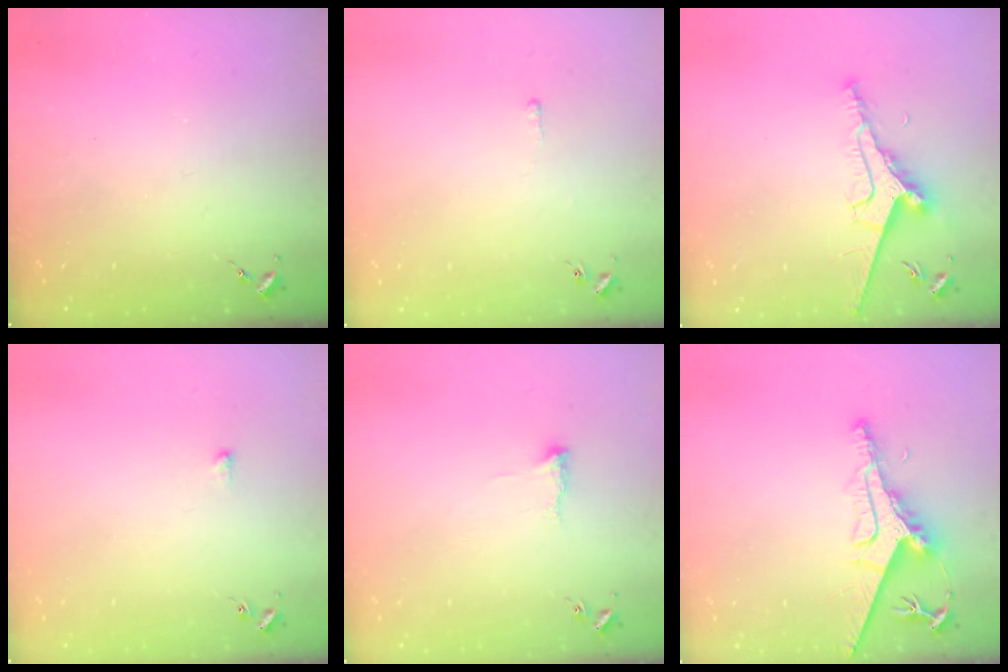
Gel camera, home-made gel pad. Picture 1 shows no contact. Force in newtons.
{"total": 2.6, "press": 2.6, "slide": 0.4}
{"total": 9.4, "press": 9.3, "slide": 1.2}
{"total": 2.9, "press": 2.8, "slide": 0.6}
{"total": 6.4, "press": 6.3, "slide": 0.8}
{"total": 9.4, "press": 9.4, "slide": 0.9}